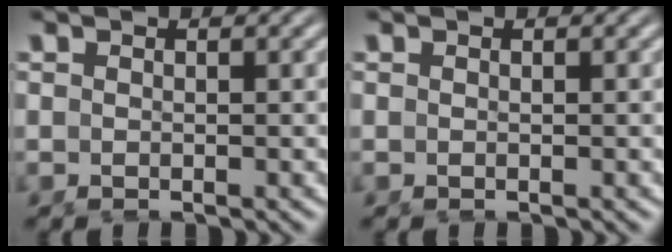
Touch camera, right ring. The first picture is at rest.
{"total": 0.0}